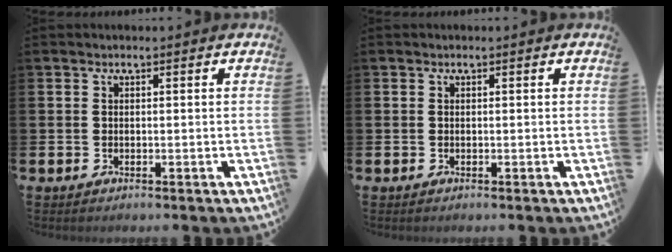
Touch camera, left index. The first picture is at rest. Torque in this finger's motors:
{"motor_torque": [0.01, -0.01, -0.02, 0.00]}